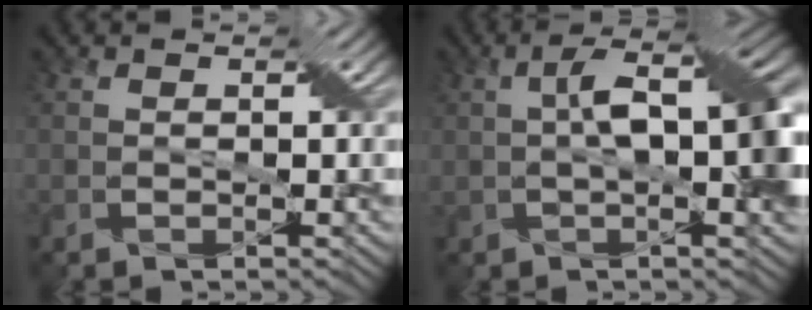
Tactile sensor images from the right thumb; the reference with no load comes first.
{"total": 9.9, "force": [0.6, 4.0, 9.1], "torque": [-0.153, 0.015, 0.009]}